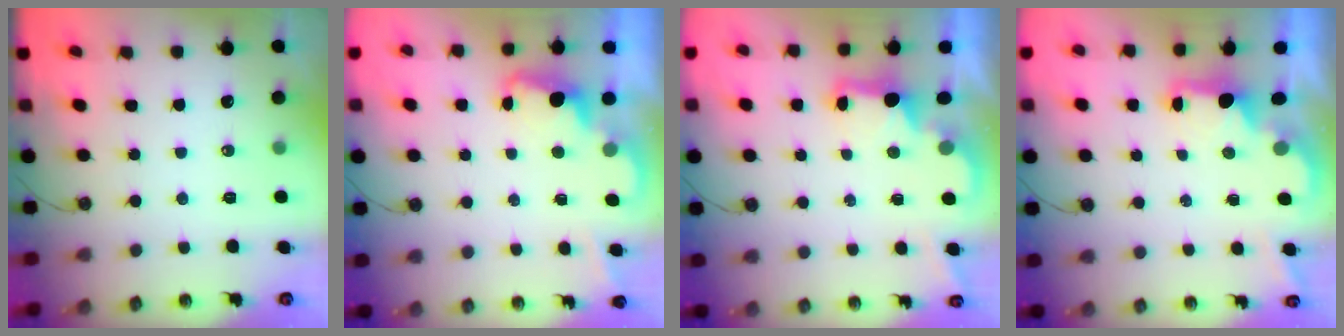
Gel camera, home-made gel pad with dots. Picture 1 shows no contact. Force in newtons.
{"total": 2.3, "press": 2.2, "slide": 0.6}
{"total": 2.4, "press": 2.2, "slide": 0.8}
{"total": 1.9, "press": 1.8, "slide": 0.7}